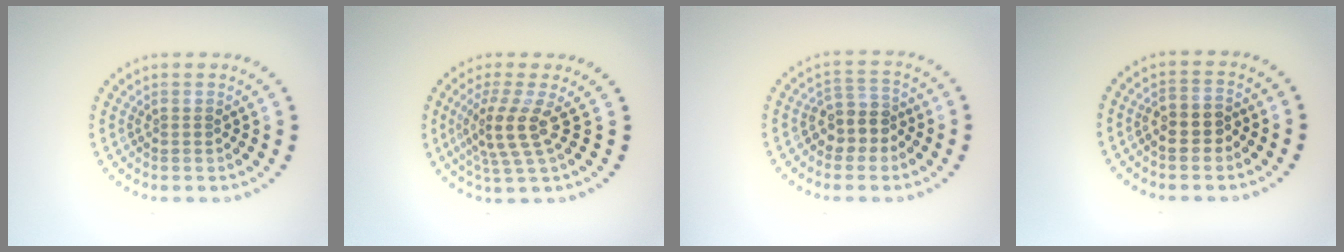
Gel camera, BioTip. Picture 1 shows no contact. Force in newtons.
{"total": 3.5, "press": 2.7, "slide": 2.1}
{"total": 2.8, "press": 2.5, "slide": 1.3}
{"total": 2.6, "press": 2.5, "slide": 0.7}